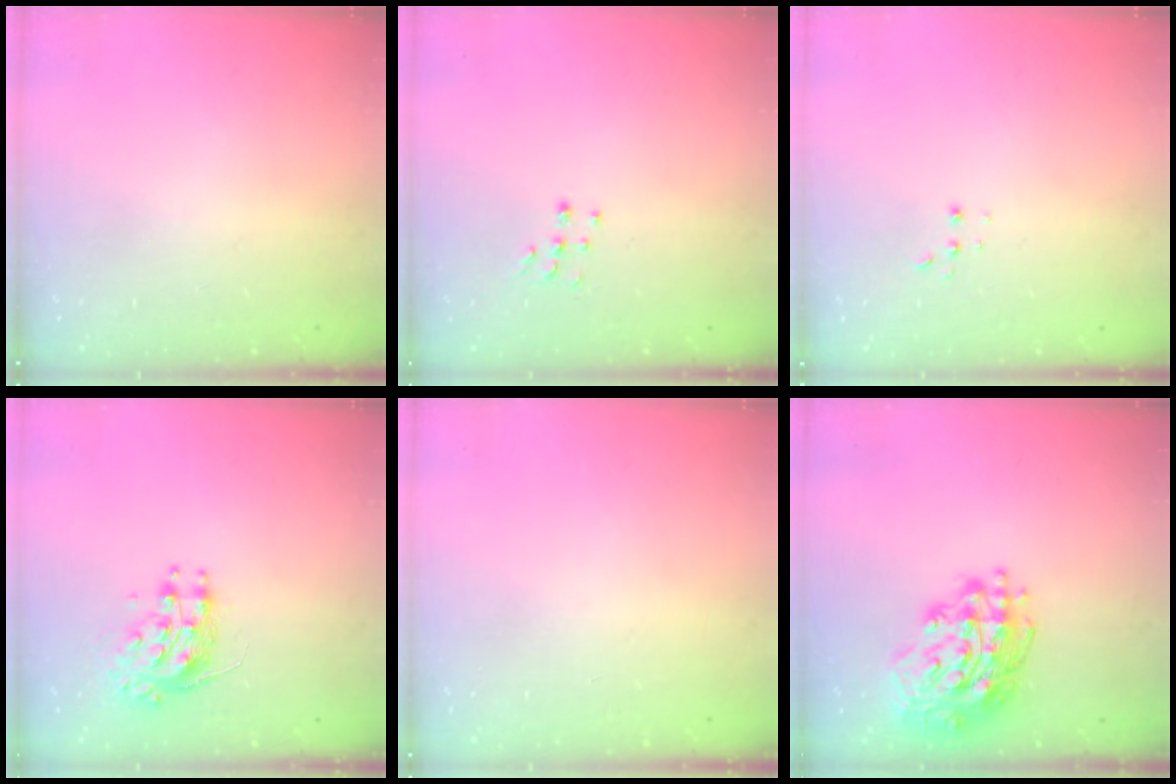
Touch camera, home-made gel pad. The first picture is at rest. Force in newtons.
{"total": 5.2, "press": 5.2, "slide": 0.3}
{"total": 2.2, "press": 2.2, "slide": 0.5}
{"total": 9.0, "press": 9.0, "slide": 0.4}
{"total": 0.0}
{"total": 18.0, "press": 17.9, "slide": 1.8}